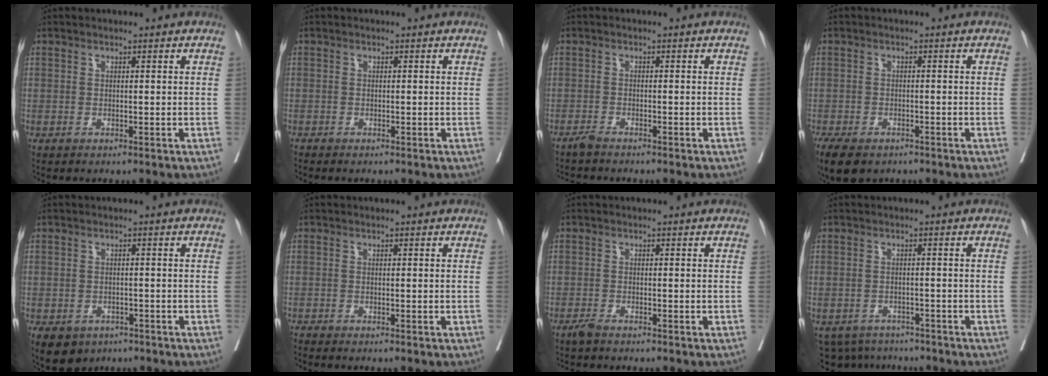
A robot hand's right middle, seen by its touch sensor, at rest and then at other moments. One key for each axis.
{"total": 0.8, "fx": -0.3, "fy": 0.7, "fz": -0.1, "tx": 0.004, "ty": 0.007, "tz": -0.007}
{"total": 1.4, "fx": -1.3, "fy": 0.1, "fz": 0.4, "tx": -0.011, "ty": -0.001, "tz": -0.025}
{"total": 7.2, "fx": -5.1, "fy": 3.6, "fz": 3.5, "tx": -0.061, "ty": -0.010, "tz": -0.077}
{"total": 8.4, "fx": -4.7, "fy": 6.3, "fz": 3.0, "tx": -0.077, "ty": -0.005, "tz": -0.062}
{"total": 1.1, "fx": -1.1, "fy": 0.1, "fz": 0.3, "tx": -0.008, "ty": -0.003, "tz": -0.019}
{"total": 1.5, "fx": -1.3, "fy": 0.2, "fz": 0.7, "tx": -0.017, "ty": -0.002, "tz": -0.025}
{"total": 6.3, "fx": -5.5, "fy": 2.9, "fz": 0.5, "tx": -0.011, "ty": 0.001, "tz": -0.077}